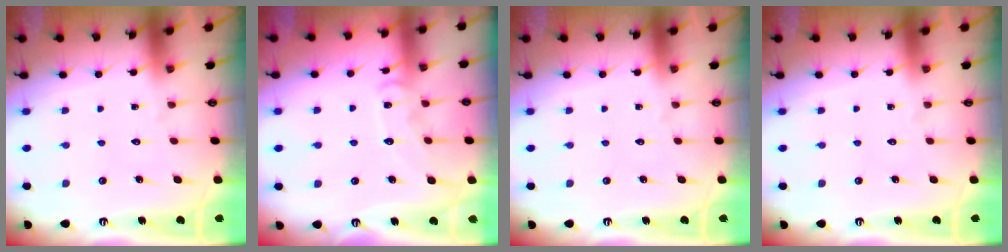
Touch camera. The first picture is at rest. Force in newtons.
{"total": 7.6, "press": 7.6, "slide": 0.6}
{"total": 0.0}
{"total": 0.0}